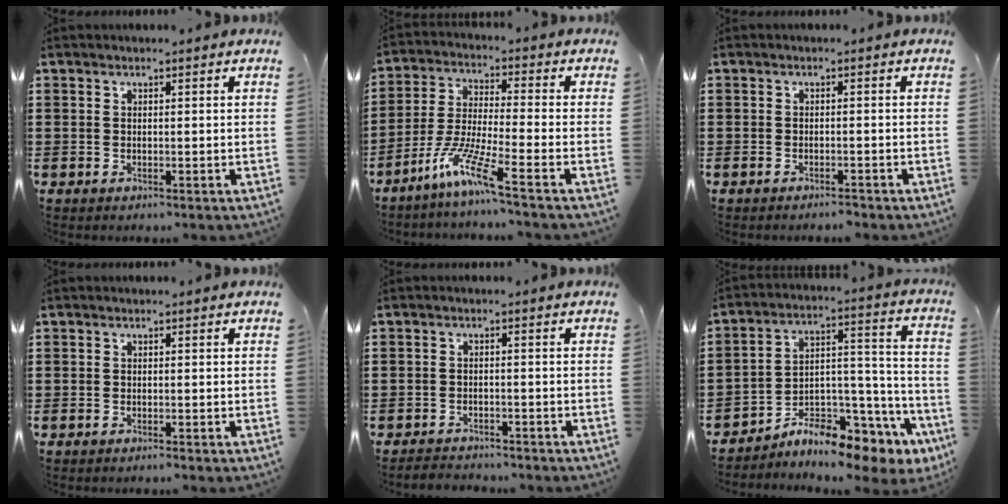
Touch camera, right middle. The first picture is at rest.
{"total": 8.3, "force": [-5.9, 0.1, 5.9], "torque": [-0.130, -0.016, -0.117]}
{"total": 1.1, "force": [-1.0, 0.1, 0.3], "torque": [-0.010, -0.001, -0.020]}
{"total": 0.5, "force": [-0.4, 0.0, 0.2], "torque": [-0.005, -0.002, -0.009]}
{"total": 2.3, "force": [-2.3, 0.3, -0.2], "torque": [-0.004, -0.002, -0.052]}
{"total": 8.1, "force": [-7.2, 2.4, 2.8], "torque": [-0.039, 0.009, -0.132]}